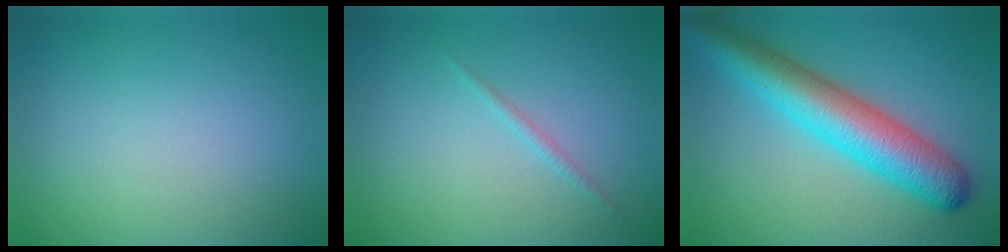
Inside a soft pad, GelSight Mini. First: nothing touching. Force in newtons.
{"total": 0.7, "press": 0.7, "slide": 0.1}
{"total": 8.2, "press": 8.2, "slide": 0.2}